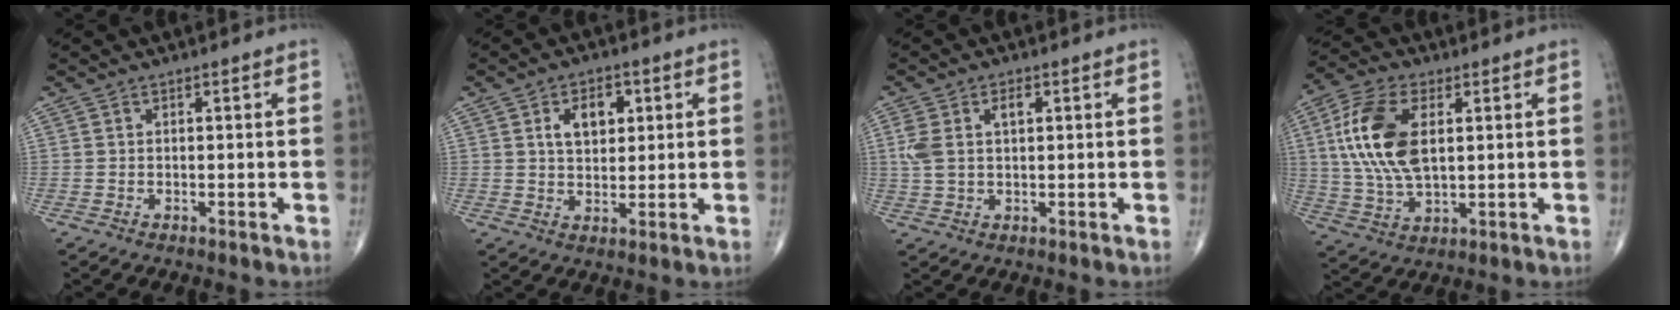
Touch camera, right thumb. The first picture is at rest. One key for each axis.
{"total": 6.8, "fx": 2.2, "fy": 4.2, "fz": 4.8, "tx": -0.053, "ty": -0.006, "tz": 0.035}
{"total": 5.9, "fx": 1.5, "fy": 3.2, "fz": 4.7, "tx": -0.111, "ty": 0.015, "tz": 0.034}
{"total": 15.1, "fx": 3.1, "fy": 7.8, "fz": 12.6, "tx": -0.260, "ty": -0.001, "tz": 0.059}